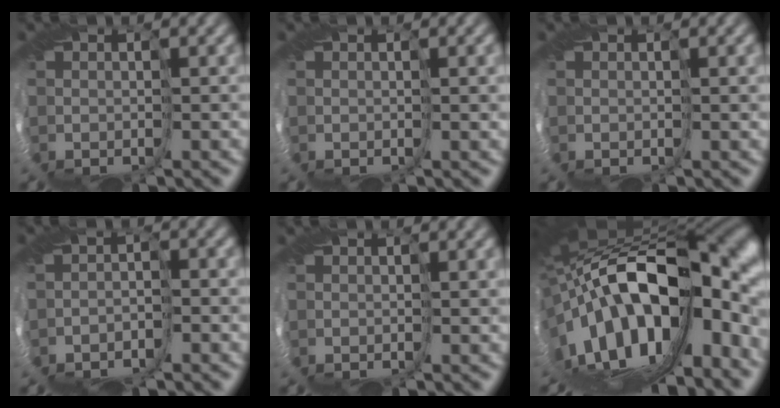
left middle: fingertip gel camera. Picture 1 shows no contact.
{"total": 1.9, "force": [0.5, 0.5, 1.8], "torque": [-0.031, 0.001, 0.009]}
{"total": 1.1, "force": [0.3, 0.2, 1.0], "torque": [-0.022, -0.002, 0.006]}
{"total": 2.3, "force": [-2.1, 0.2, 0.8], "torque": [-0.017, -0.002, -0.045]}
{"total": 1.2, "force": [0.4, 0.2, 1.1], "torque": [-0.022, 0.000, 0.008]}
{"total": 19.0, "force": [-1.5, 8.8, 16.8], "torque": [-0.293, -0.008, -0.028]}